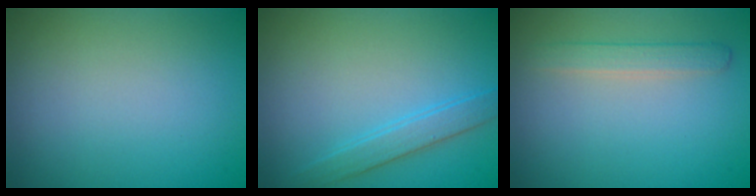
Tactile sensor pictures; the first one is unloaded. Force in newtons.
{"total": 2.1, "press": 2.1, "slide": 0.1}
{"total": 1.8, "press": 1.8, "slide": 0.1}